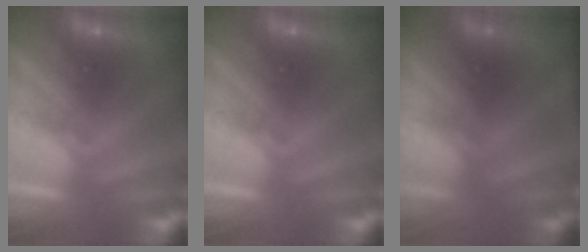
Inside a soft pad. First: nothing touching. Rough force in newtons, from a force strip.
{"total": 0.0}
{"total": 6.2}